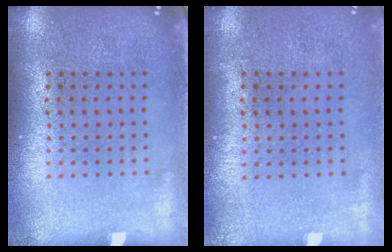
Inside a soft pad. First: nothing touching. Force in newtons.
{"total": 0.0}